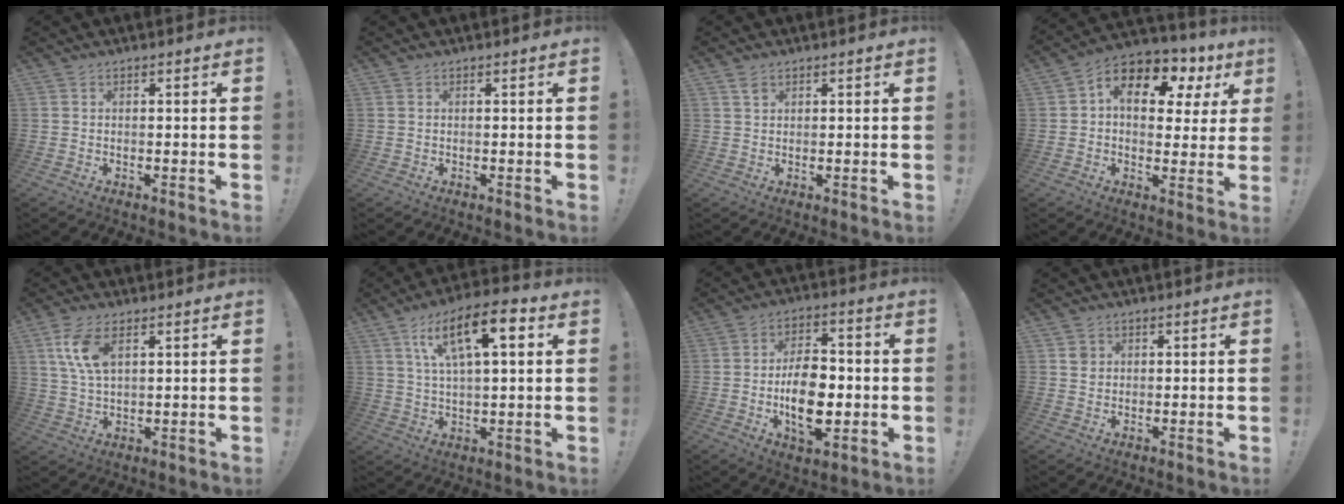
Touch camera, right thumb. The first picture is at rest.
{"total": 0.0}
{"total": 1.7, "force": [1.1, 0.9, 1.0], "torque": [-0.010, -0.003, 0.018]}
{"total": 12.5, "force": [4.2, 8.0, 8.7], "torque": [-0.129, -0.011, 0.075]}
{"total": 9.1, "force": [3.8, 4.4, 7.0], "torque": [-0.135, -0.011, 0.068]}
{"total": 14.2, "force": [5.8, 5.2, 11.9], "torque": [-0.196, -0.006, 0.093]}
{"total": 15.1, "force": [-2.4, 8.9, 12.0], "torque": [-0.215, 0.006, -0.042]}
{"total": 2.3, "force": [1.0, 2.0, 0.7], "torque": [-0.001, -0.002, 0.016]}